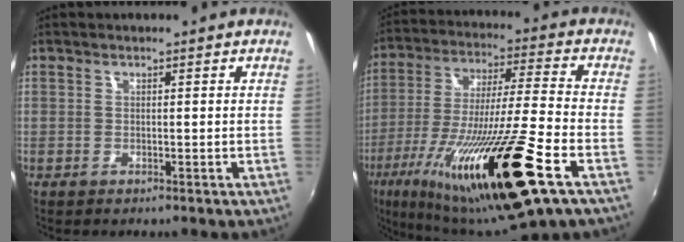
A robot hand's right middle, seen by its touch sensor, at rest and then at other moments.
{"total": 26.4, "force": [-14.0, 1.7, 22.3], "torque": [-0.410, -0.076, -0.241]}